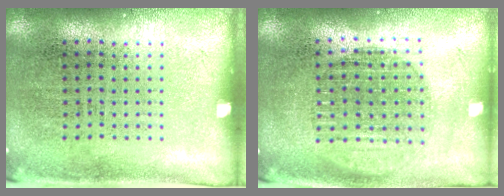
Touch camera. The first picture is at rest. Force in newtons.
{"total": 1.7, "press": 1.5, "slide": 0.9}